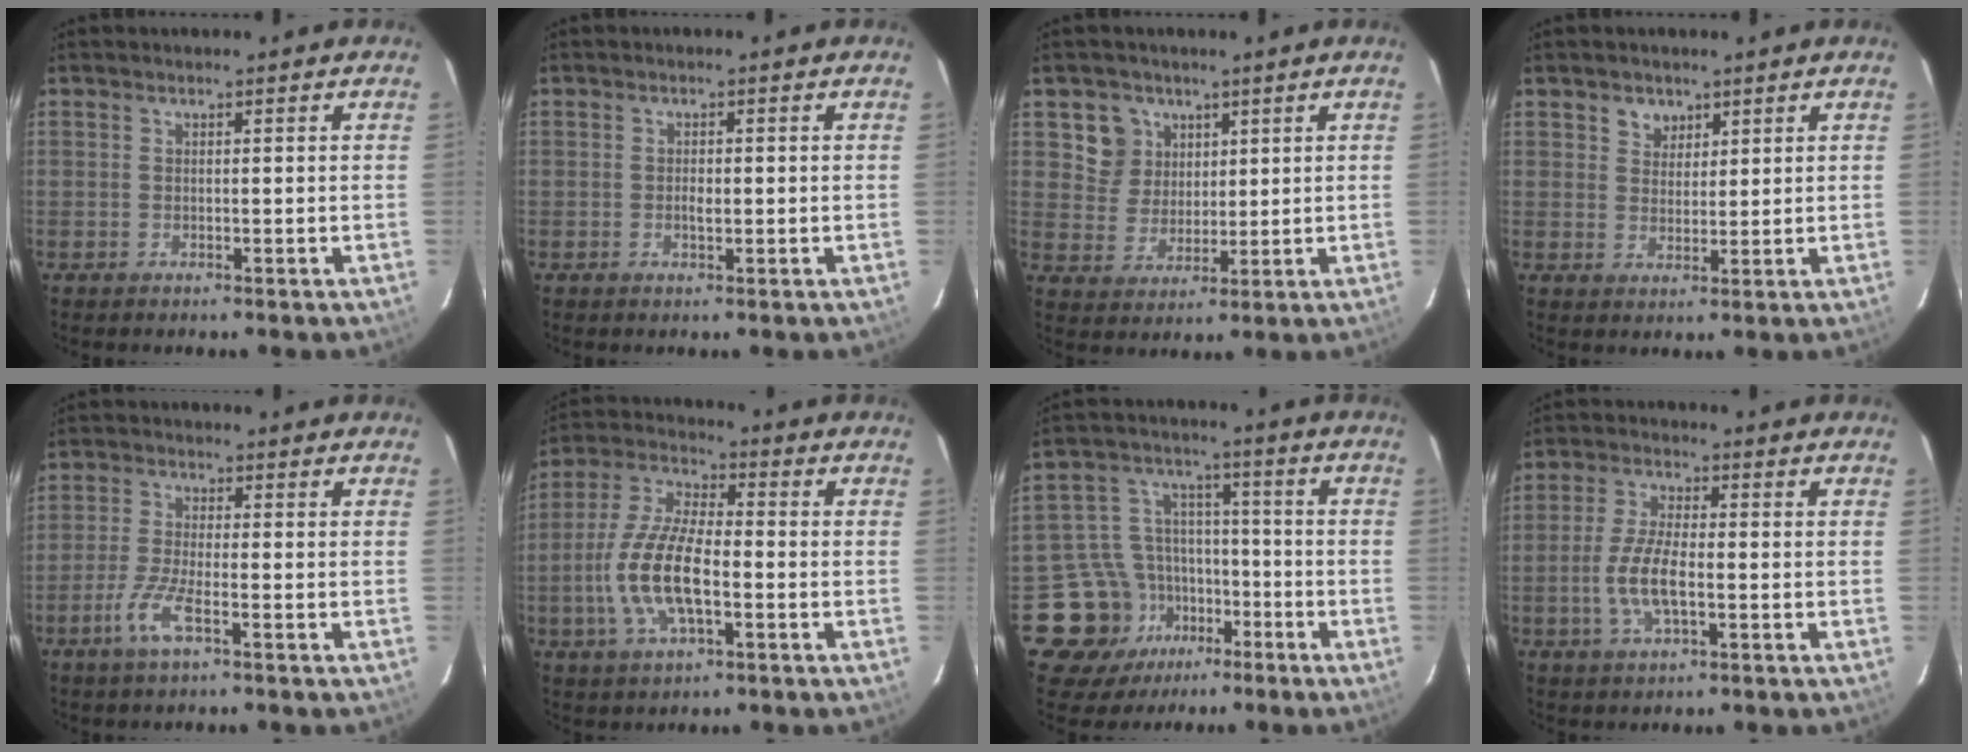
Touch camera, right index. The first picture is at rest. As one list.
[{"total": 1.5, "force": [-0.3, 0.7, 1.4], "torque": [-0.025, 0.000, -0.005]}, {"total": 6.9, "force": [3.1, 6.1, 1.1], "torque": [-0.021, 0.014, 0.065]}, {"total": 3.5, "force": [2.1, 2.7, 0.7], "torque": [0.000, 0.010, 0.038]}, {"total": 5.9, "force": [-3.1, 0.9, 4.9], "torque": [-0.111, -0.008, -0.063]}, {"total": 13.5, "force": [-3.5, 5.1, 12.0], "torque": [-0.256, -0.001, -0.070]}, {"total": 12.7, "force": [-7.0, 10.1, 3.2], "torque": [-0.089, 0.040, -0.103]}, {"total": 7.8, "force": [-1.9, 2.7, 7.1], "torque": [-0.148, -0.001, -0.039]}]